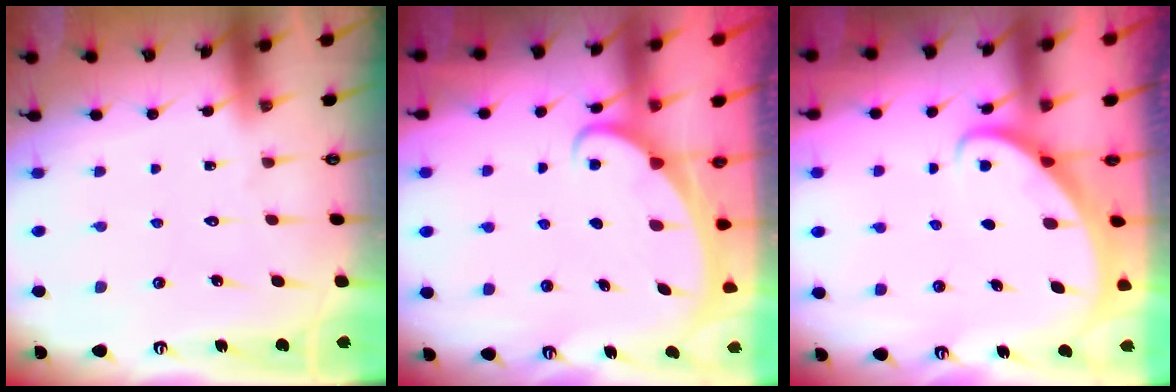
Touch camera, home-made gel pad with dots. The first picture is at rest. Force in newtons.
{"total": 2.3, "press": 2.3, "slide": 0.3}
{"total": 2.4, "press": 2.4, "slide": 0.2}